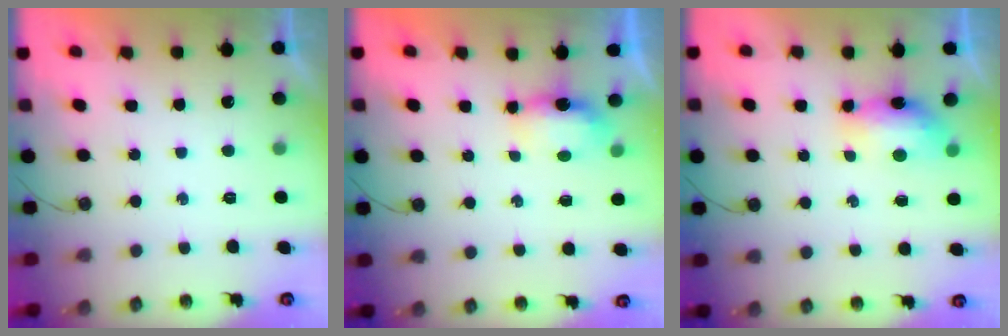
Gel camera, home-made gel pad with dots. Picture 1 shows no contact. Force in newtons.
{"total": 5.4, "press": 5.2, "slide": 1.4}
{"total": 7.6, "press": 7.3, "slide": 1.8}